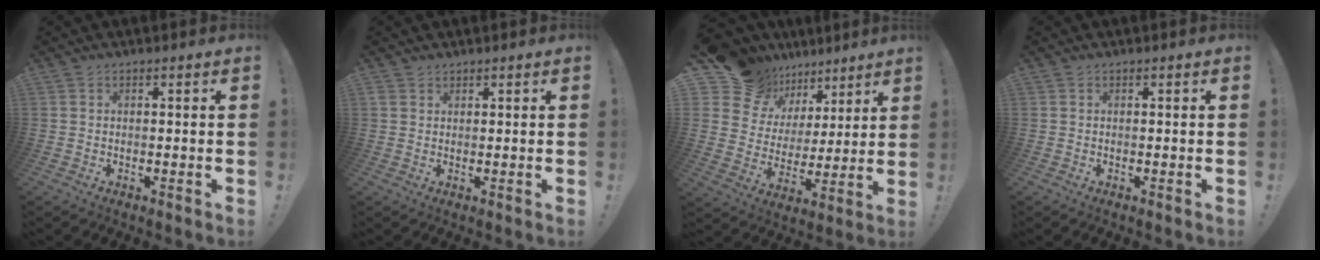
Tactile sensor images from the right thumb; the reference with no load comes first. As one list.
[{"total": 1.6, "force": [1.2, 1.1, 0.3], "torque": [-0.007, -0.003, 0.022]}, {"total": 13.2, "force": [9.7, 8.6, 2.6], "torque": [-0.060, -0.074, 0.189]}, {"total": 0.0}]